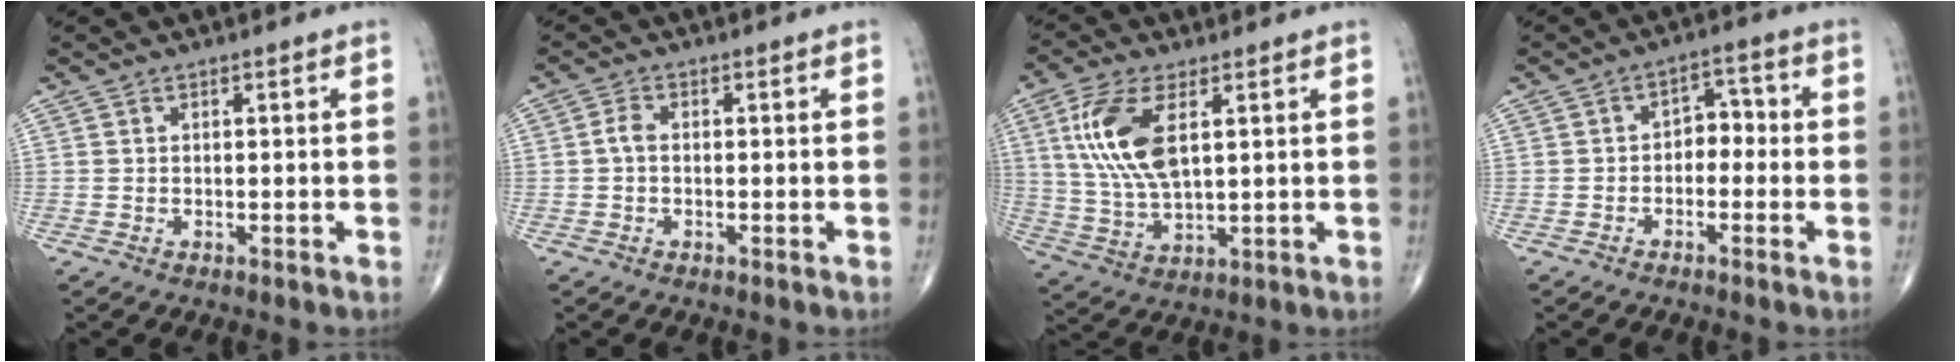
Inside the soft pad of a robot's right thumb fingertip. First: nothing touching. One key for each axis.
{"total": 2.0, "fx": -0.2, "fy": 1.3, "fz": 1.6, "tx": -0.029, "ty": 0.004, "tz": -0.008}
{"total": 12.8, "fx": 3.7, "fy": 5.7, "fz": 10.8, "tx": -0.232, "ty": -0.009, "tz": 0.079}
{"total": 4.5, "fx": -1.1, "fy": 3.1, "fz": 3.0, "tx": -0.020, "ty": 0.027, "tz": -0.029}